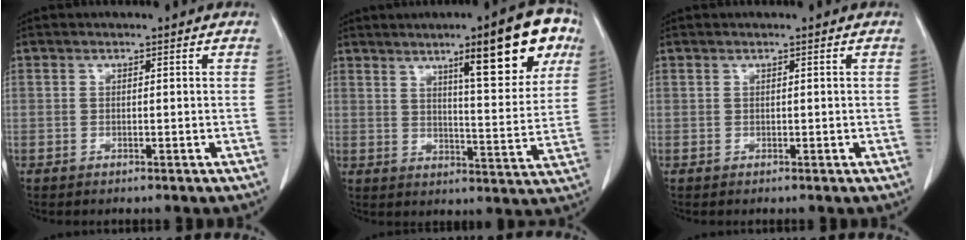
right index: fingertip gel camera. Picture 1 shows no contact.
{"total": 14.8, "force": [7.8, 2.2, 12.3], "torque": [-0.155, 0.004, 0.104]}
{"total": 0.0}